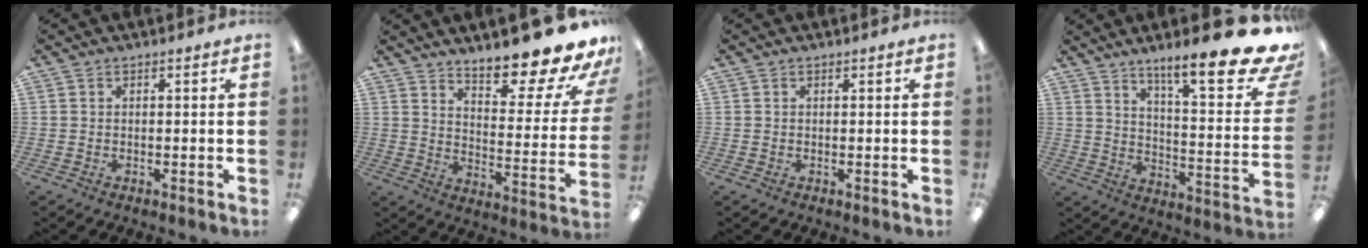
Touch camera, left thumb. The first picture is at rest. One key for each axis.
{"total": 16.1, "fx": 13.6, "fy": 3.3, "fz": 7.9, "tx": -0.105, "ty": -0.118, "tz": 0.224}
{"total": 0.0}
{"total": 19.3, "fx": 13.7, "fy": 3.9, "fz": 13.0, "tx": -0.189, "ty": -0.106, "tz": 0.220}